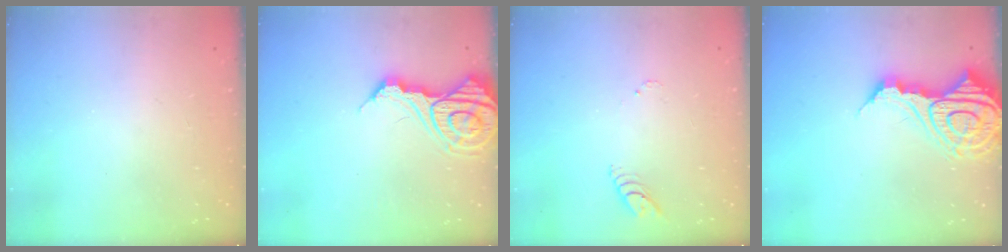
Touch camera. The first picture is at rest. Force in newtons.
{"total": 13.6, "press": 13.5, "slide": 1.4}
{"total": 4.2, "press": 4.2, "slide": 0.2}
{"total": 20.1, "press": 19.9, "slide": 2.7}